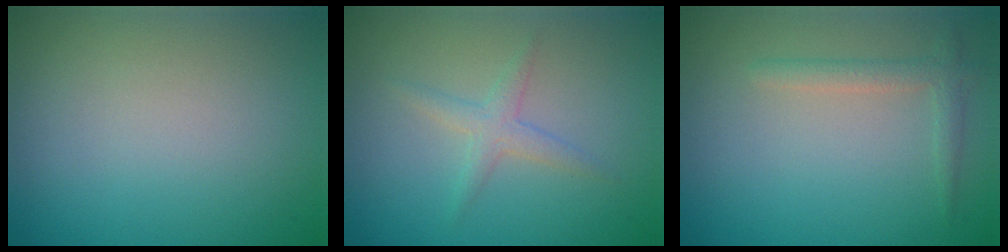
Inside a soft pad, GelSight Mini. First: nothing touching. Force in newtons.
{"total": 1.7, "press": 1.6, "slide": 0.1}
{"total": 1.7, "press": 1.6, "slide": 0.1}